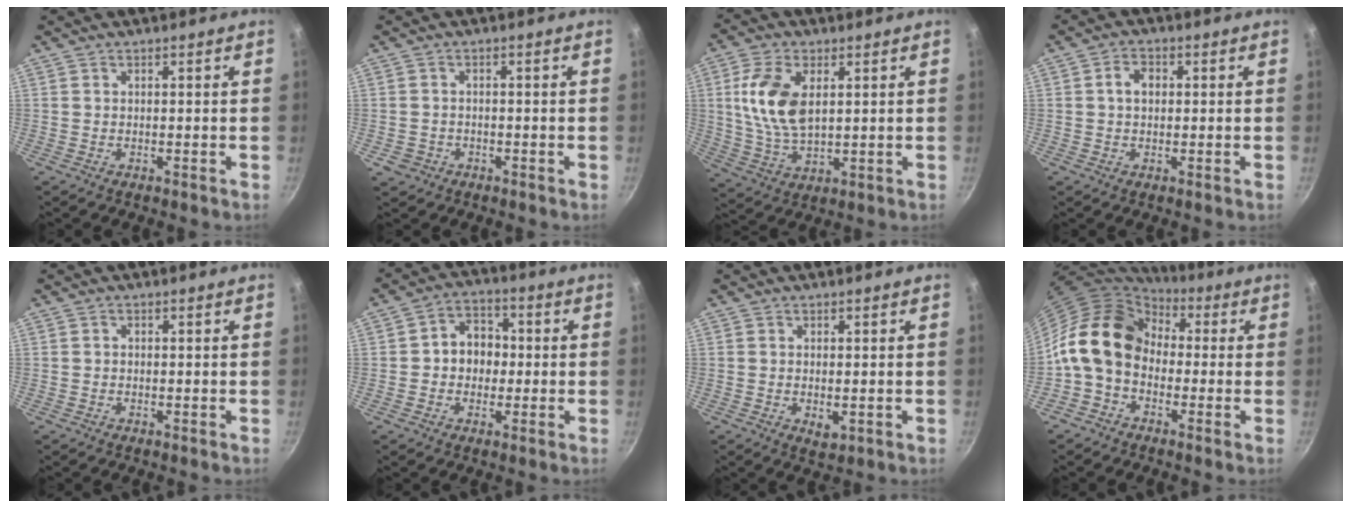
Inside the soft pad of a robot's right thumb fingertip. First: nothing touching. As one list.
[{"total": 2.5, "force": [-1.1, 2.1, 0.8], "torque": [-0.014, 0.013, -0.009]}, {"total": 12.0, "force": [2.8, 6.7, 9.5], "torque": [-0.184, -0.012, 0.057]}, {"total": 3.7, "force": [0.5, 2.7, 2.5], "torque": [-0.029, 0.009, 0.004]}, {"total": 0.6, "force": [0.0, 0.5, 0.2], "torque": [-0.003, 0.004, -0.001]}, {"total": 8.0, "force": [-0.1, 6.6, 4.4], "torque": [-0.025, 0.018, -0.013]}, {"total": 2.6, "force": [-0.3, 1.4, 2.2], "torque": [-0.035, -0.009, -0.002]}, {"total": 14.2, "force": [-0.4, 10.9, 9.0], "torque": [-0.132, 0.038, -0.029]}]